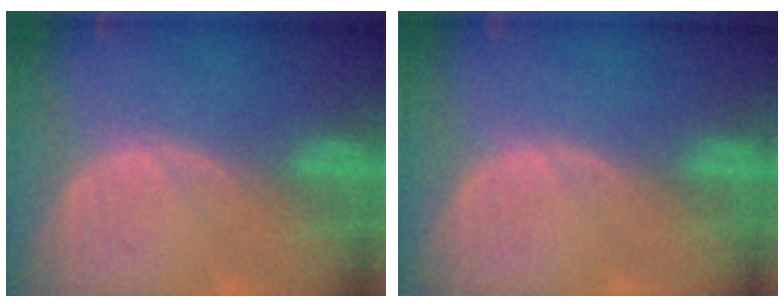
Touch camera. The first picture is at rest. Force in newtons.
{"total": 0.0}